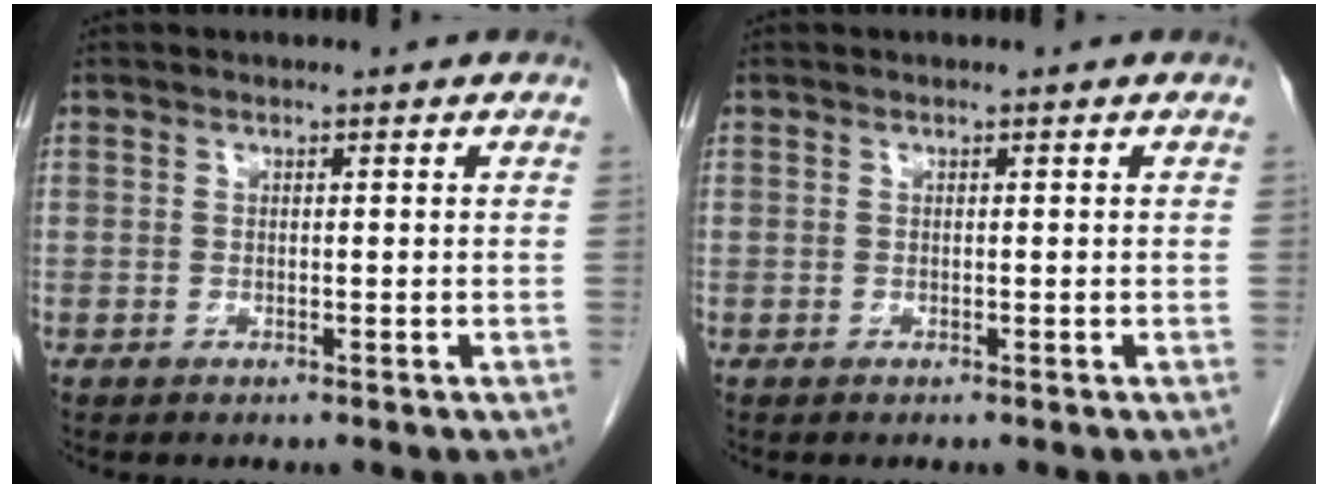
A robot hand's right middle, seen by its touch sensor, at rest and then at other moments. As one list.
[{"total": 0.0}]